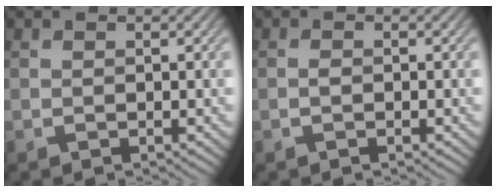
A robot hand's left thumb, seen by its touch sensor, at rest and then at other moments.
{"total": 0.6, "force": [-0.3, 0.3, 0.5], "torque": [-0.008, 0.002, -0.006]}